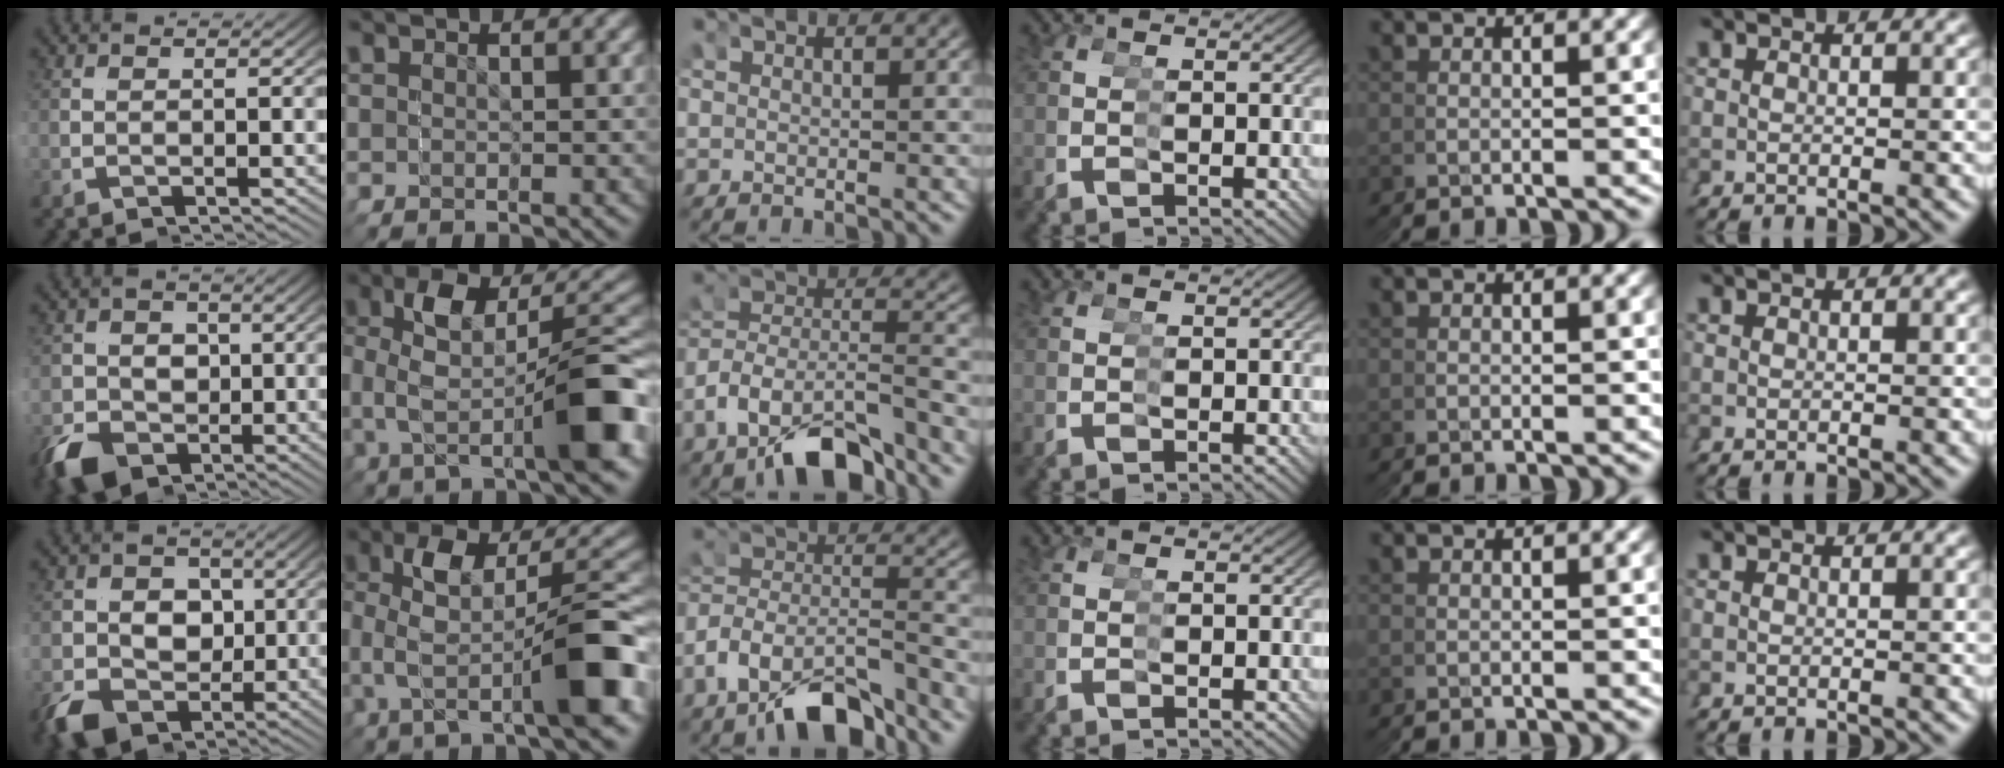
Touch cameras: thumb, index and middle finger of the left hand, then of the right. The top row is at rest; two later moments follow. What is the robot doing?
{"motion": "grasp_and_lifting", "object": "stress ball aka squeeze ball"}